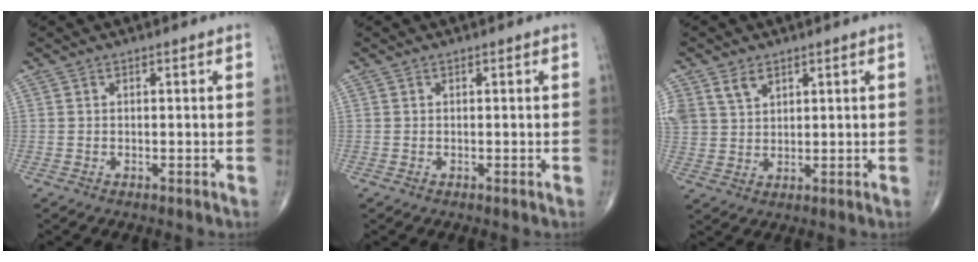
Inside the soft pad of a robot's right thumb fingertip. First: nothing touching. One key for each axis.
{"total": 0.0}
{"total": 6.1, "fx": 3.5, "fy": 4.2, "fz": 2.8, "tx": -0.046, "ty": -0.011, "tz": 0.078}